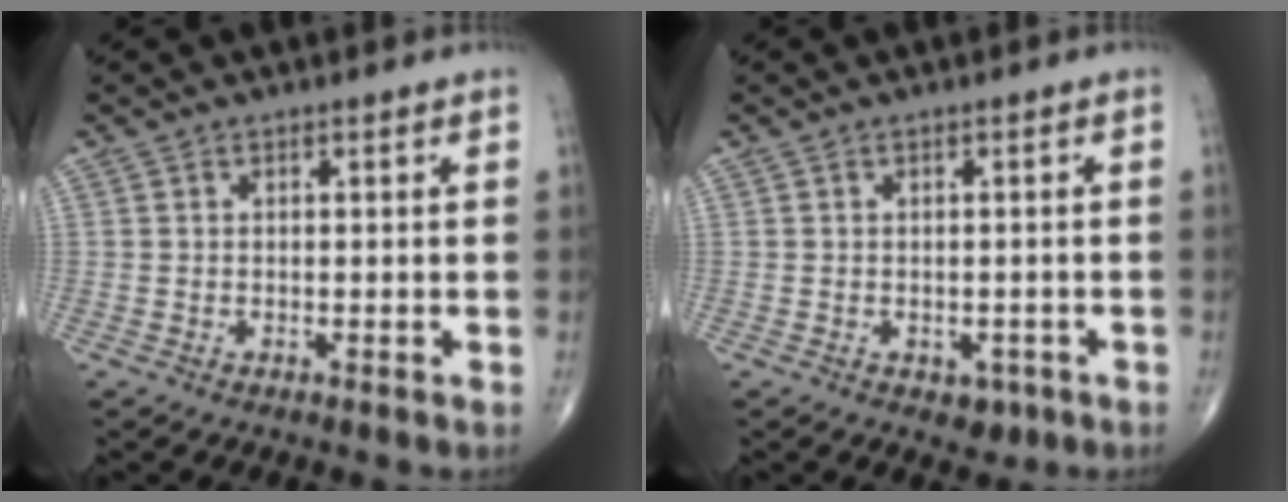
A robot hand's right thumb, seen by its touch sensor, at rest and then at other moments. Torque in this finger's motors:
{"motor_torque": [-0.07, 0.06, 0.11, 0.17, 0.05]}